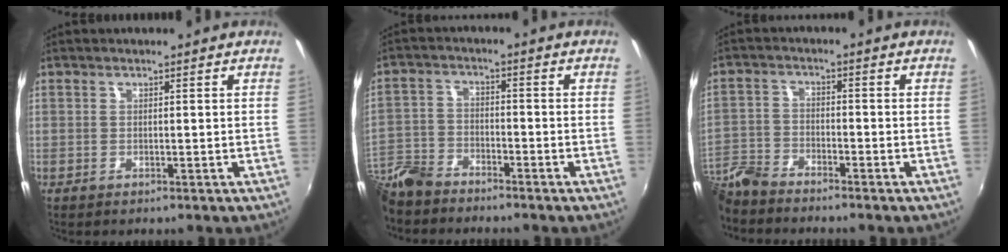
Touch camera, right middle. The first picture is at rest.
{"total": 10.6, "force": [-8.8, 4.4, 3.9], "torque": [-0.104, -0.001, -0.180]}
{"total": 8.4, "force": [-7.6, 2.4, 2.7], "torque": [-0.071, -0.002, -0.161]}